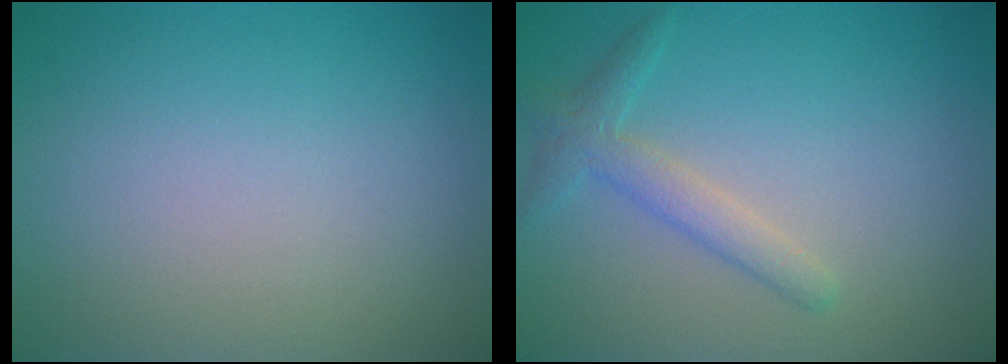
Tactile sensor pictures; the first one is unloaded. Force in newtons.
{"total": 2.4, "press": 2.4, "slide": 0.2}